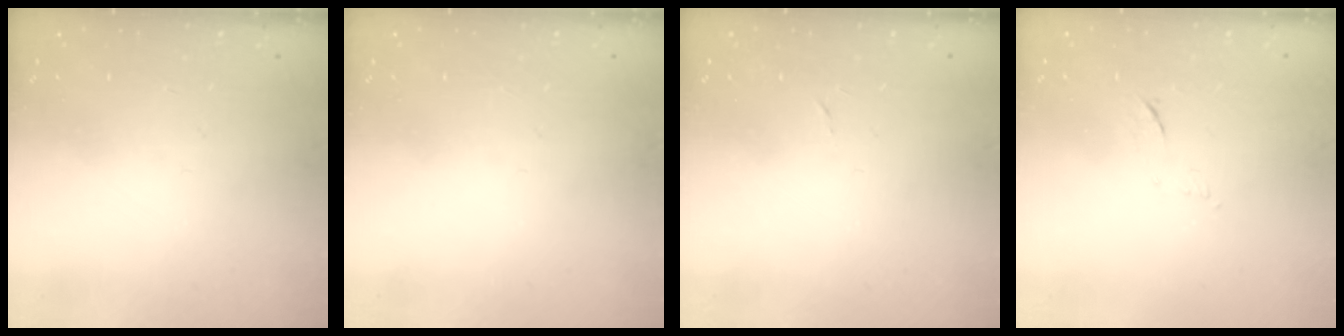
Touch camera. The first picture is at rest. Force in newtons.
{"total": 0.0}
{"total": 2.4, "press": 2.4, "slide": 0.4}
{"total": 6.2, "press": 6.2, "slide": 0.9}